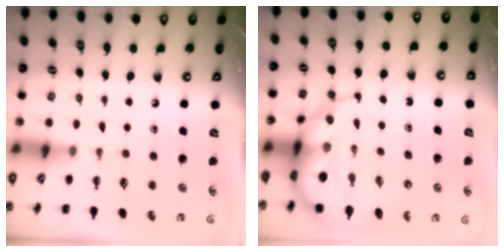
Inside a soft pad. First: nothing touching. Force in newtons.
{"total": 9.3, "press": 8.9, "slide": 2.8}